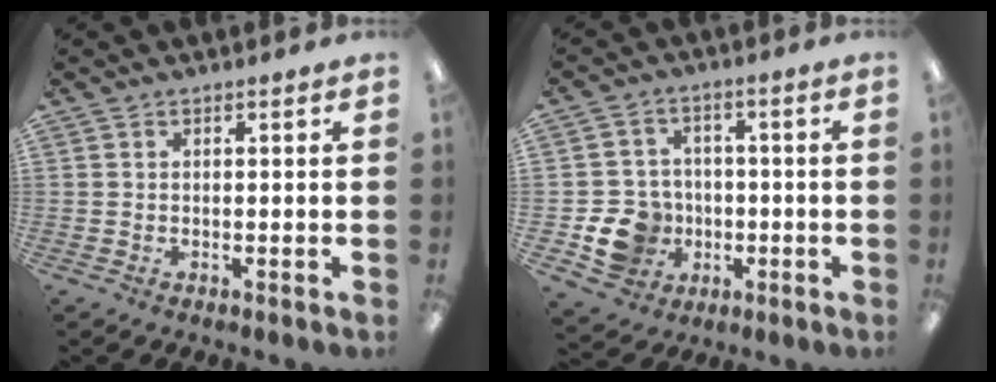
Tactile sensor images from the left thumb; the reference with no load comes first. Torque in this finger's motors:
{"motor_torque": [-0.01, 0.07, -0.01, 0.01, 0.02]}